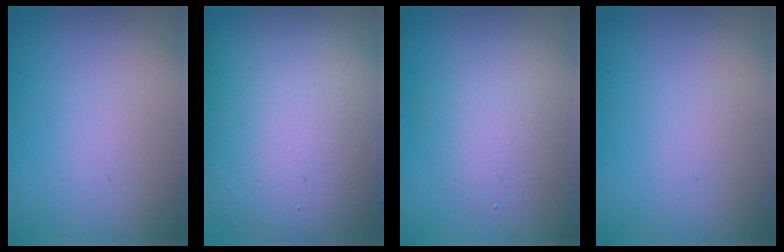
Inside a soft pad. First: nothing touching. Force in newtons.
{"total": 13.9, "press": 13.8, "slide": 1.1}
{"total": 2.9, "press": 2.9, "slide": 0.1}
{"total": 0.0}